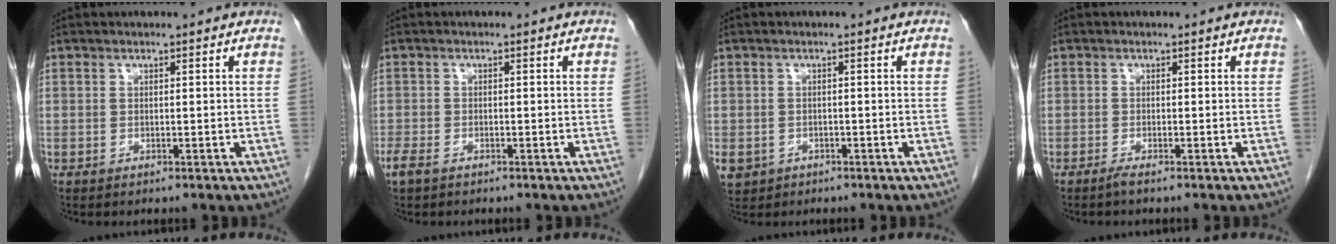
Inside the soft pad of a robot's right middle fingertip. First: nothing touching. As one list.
[{"total": 2.8, "force": [-1.9, 1.3, 1.6], "torque": [-0.039, -0.006, -0.032]}, {"total": 5.7, "force": [-2.7, 4.7, 1.4], "torque": [-0.039, 0.000, -0.039]}, {"total": 0.9, "force": [-0.7, -0.2, 0.5], "torque": [-0.012, -0.002, -0.016]}]